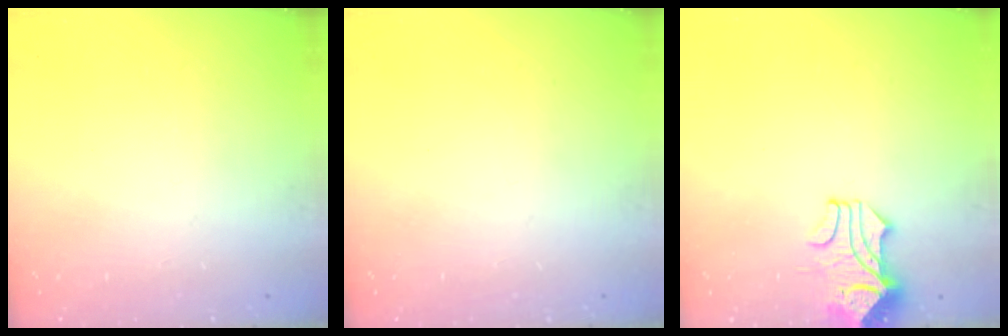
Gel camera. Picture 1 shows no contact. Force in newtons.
{"total": 0.0}
{"total": 1.7, "press": 1.4, "slide": 1.0}